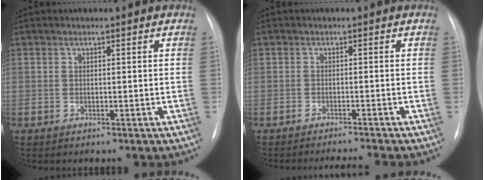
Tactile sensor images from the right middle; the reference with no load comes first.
{"total": 4.9, "force": [-4.5, -1.4, 1.5], "torque": [-0.012, -0.008, -0.065]}